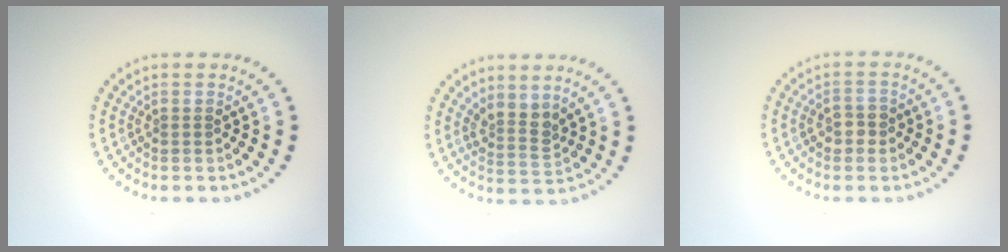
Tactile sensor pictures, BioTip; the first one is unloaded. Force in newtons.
{"total": 2.4, "press": 1.8, "slide": 1.5}
{"total": 1.6, "press": 1.6, "slide": 0.2}